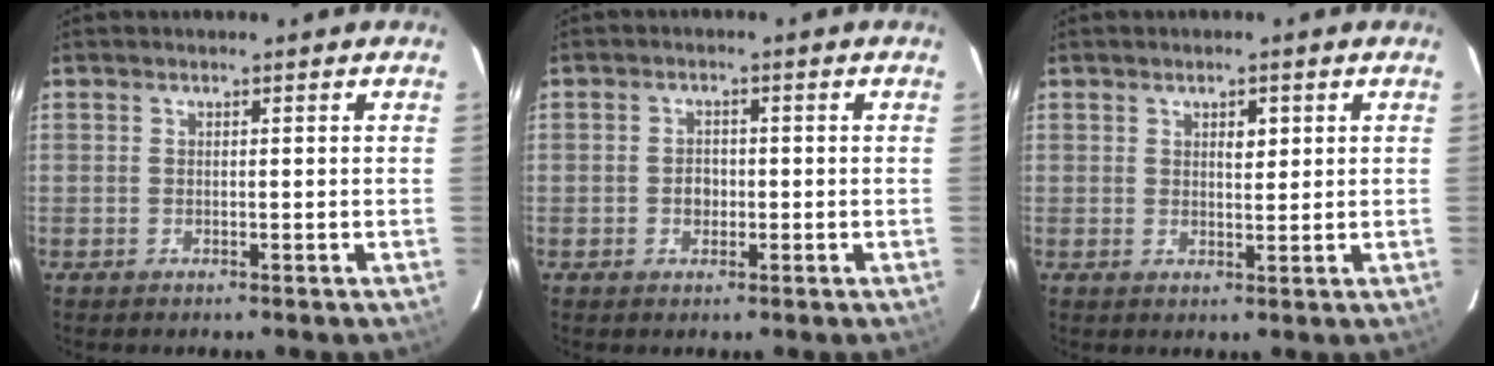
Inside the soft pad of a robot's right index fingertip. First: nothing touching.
{"total": 2.4, "force": [-0.5, 2.1, 1.1], "torque": [-0.018, 0.006, -0.008]}
{"total": 2.7, "force": [1.1, 1.3, 2.1], "torque": [-0.030, 0.005, 0.019]}